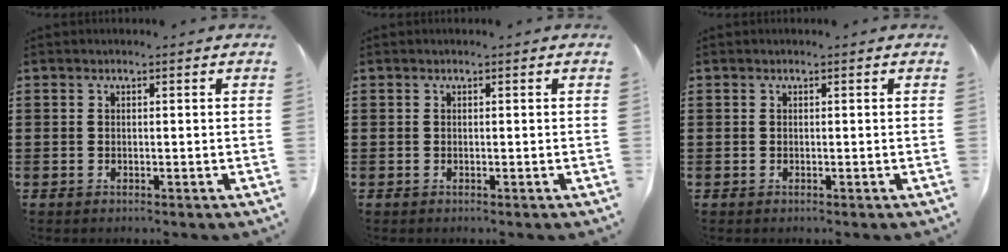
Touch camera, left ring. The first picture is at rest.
{"total": 0.0}
{"total": 0.0}